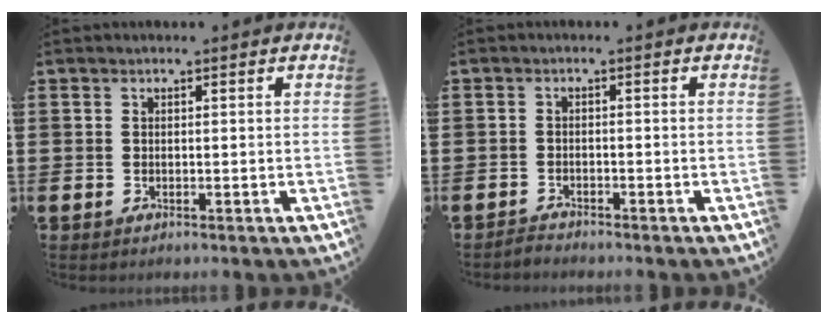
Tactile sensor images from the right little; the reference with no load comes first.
{"total": 1.2, "force": [-1.2, 0.1, 0.0], "torque": [-0.003, 0.001, -0.024]}